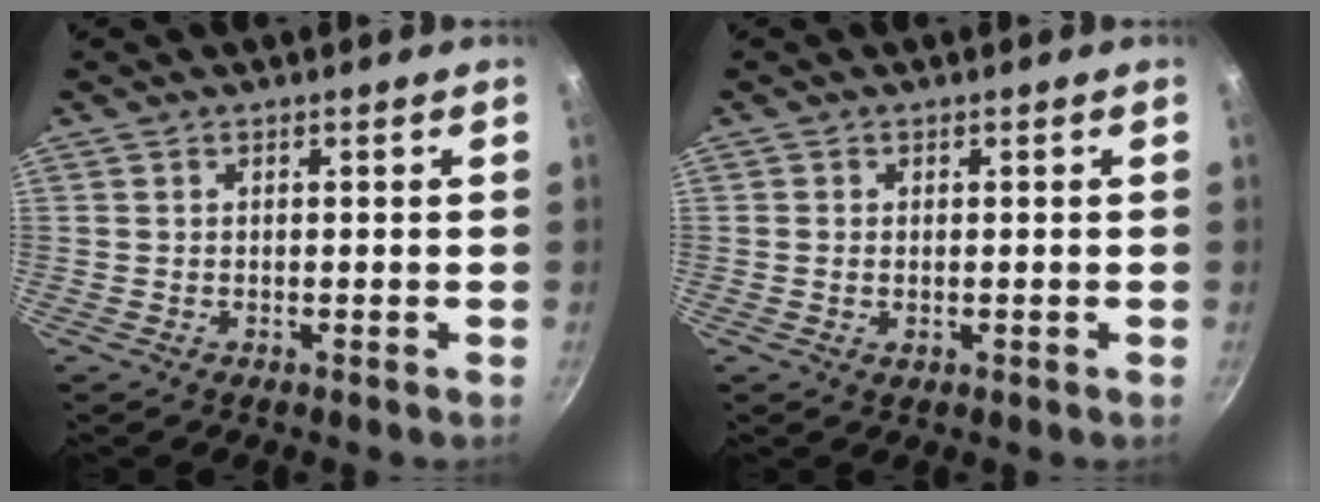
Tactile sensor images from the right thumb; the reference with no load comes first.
{"total": 1.1, "force": [-0.1, 0.7, 0.8], "torque": [-0.013, -0.001, -0.003]}